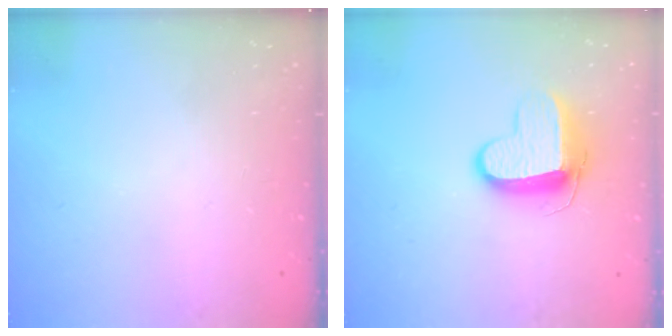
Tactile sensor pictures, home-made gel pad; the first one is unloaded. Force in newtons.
{"total": 10.7, "press": 10.6, "slide": 1.1}